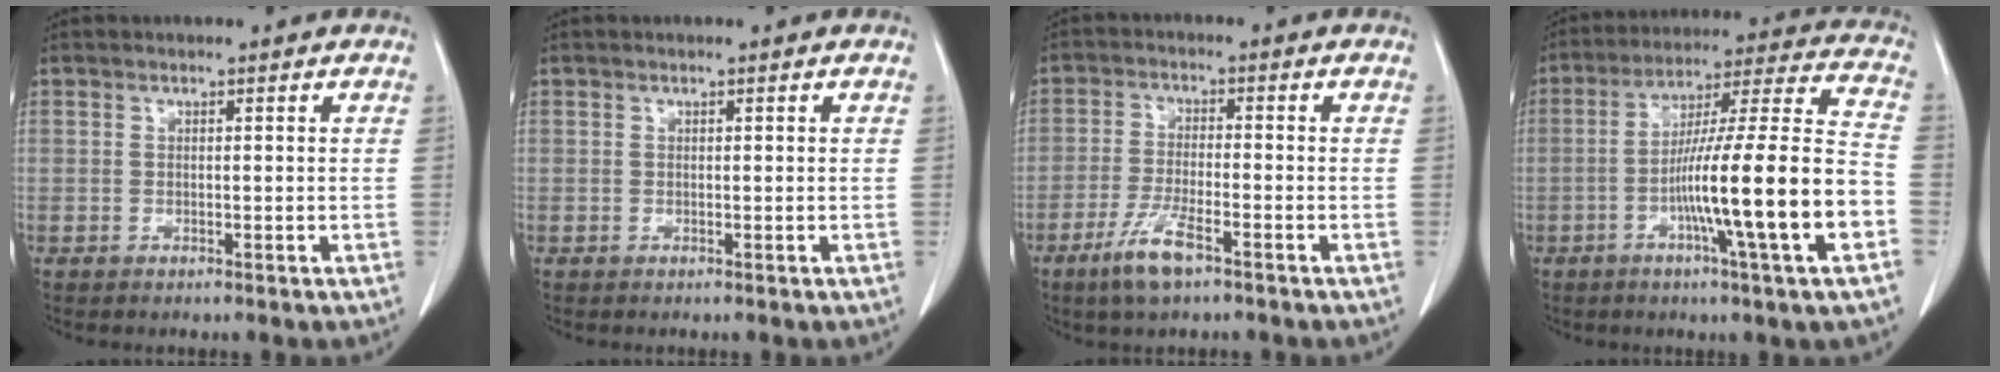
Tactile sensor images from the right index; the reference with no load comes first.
{"total": 0.0}
{"total": 6.2, "force": [-3.9, 0.9, 4.8], "torque": [-0.101, -0.009, -0.070]}
{"total": 19.3, "force": [-5.8, -0.5, 18.4], "torque": [-0.282, 0.005, -0.098]}